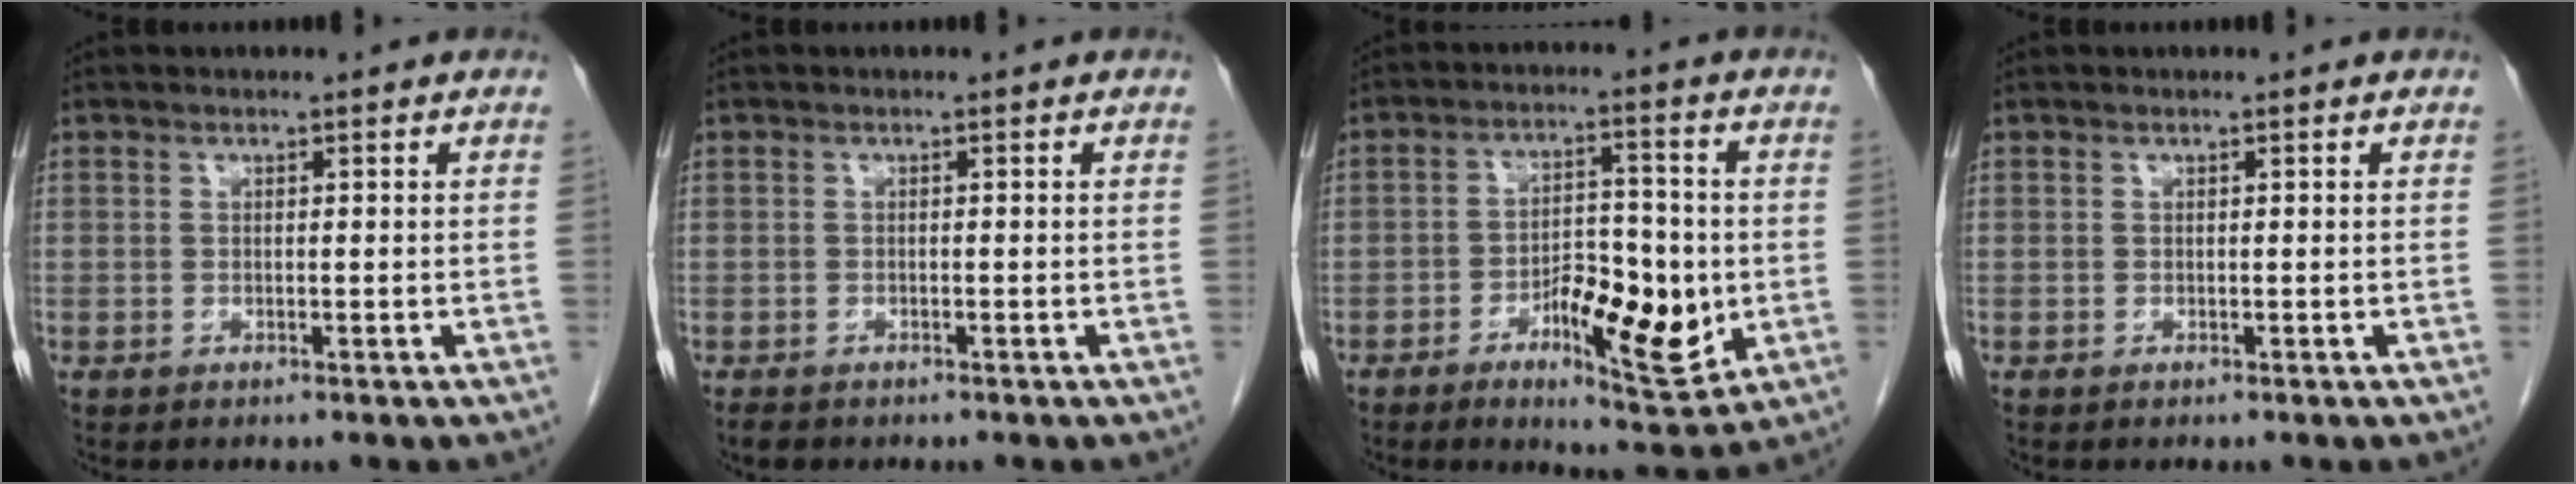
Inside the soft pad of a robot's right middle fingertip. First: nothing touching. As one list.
[{"total": 1.8, "force": [-1.5, 0.8, 0.8], "torque": [-0.018, -0.003, -0.019]}, {"total": 10.8, "force": [-3.0, 3.5, 9.8], "torque": [-0.159, -0.002, -0.043]}, {"total": 0.0}]